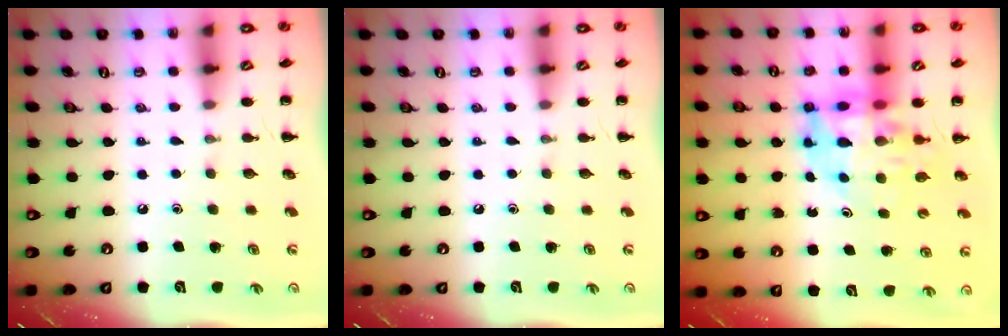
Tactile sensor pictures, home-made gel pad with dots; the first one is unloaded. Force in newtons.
{"total": 0.0}
{"total": 13.0, "press": 12.4, "slide": 3.8}